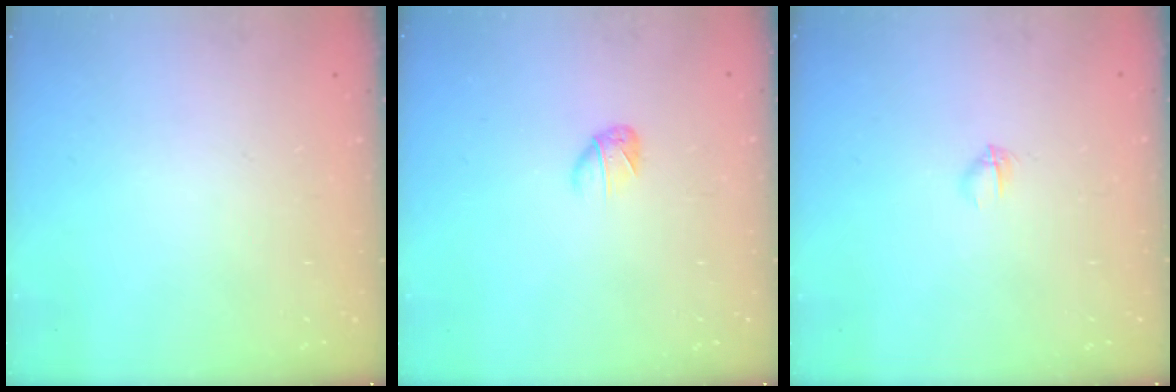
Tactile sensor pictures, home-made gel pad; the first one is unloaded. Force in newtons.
{"total": 3.3, "press": 3.2, "slide": 0.8}
{"total": 2.3, "press": 2.2, "slide": 0.8}